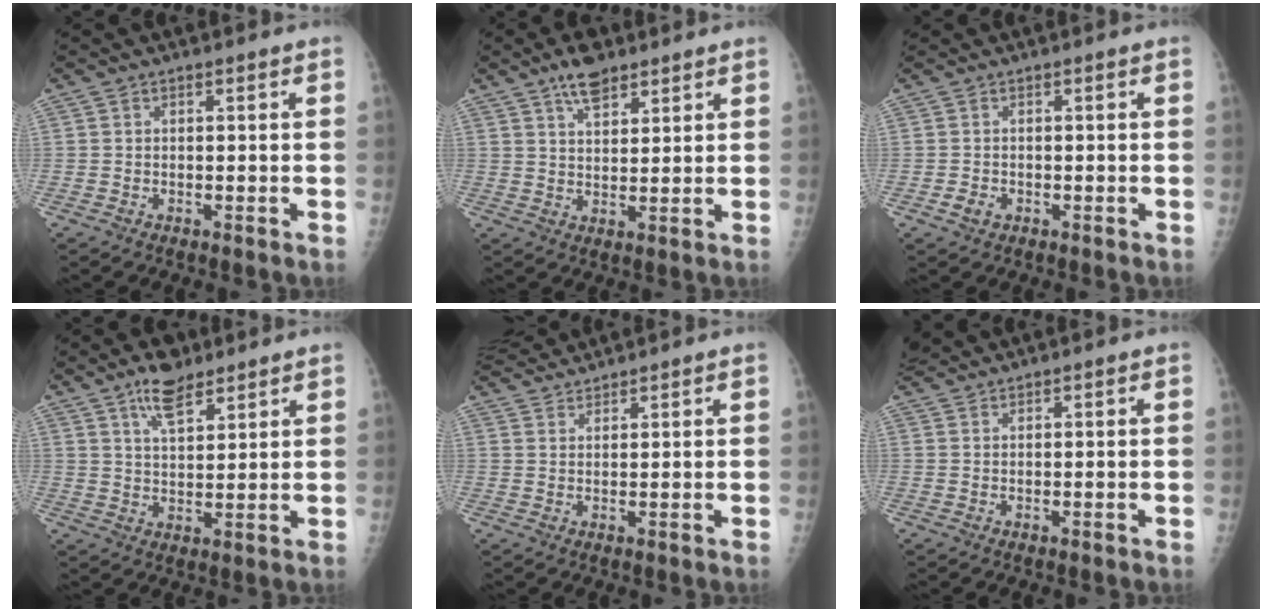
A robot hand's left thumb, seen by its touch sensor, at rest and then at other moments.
{"total": 6.2, "force": [4.4, 2.7, 3.4], "torque": [-0.040, -0.022, 0.075]}
{"total": 1.5, "force": [-0.5, 1.2, 0.7], "torque": [-0.008, 0.003, -0.005]}
{"total": 7.3, "force": [5.1, 3.0, 4.3], "torque": [-0.057, -0.028, 0.089]}
{"total": 4.7, "force": [4.7, 0.3, 0.1], "torque": [-0.001, 0.009, 0.091]}
{"total": 2.6, "force": [2.6, 0.2, 0.3], "torque": [-0.012, 0.014, 0.056]}